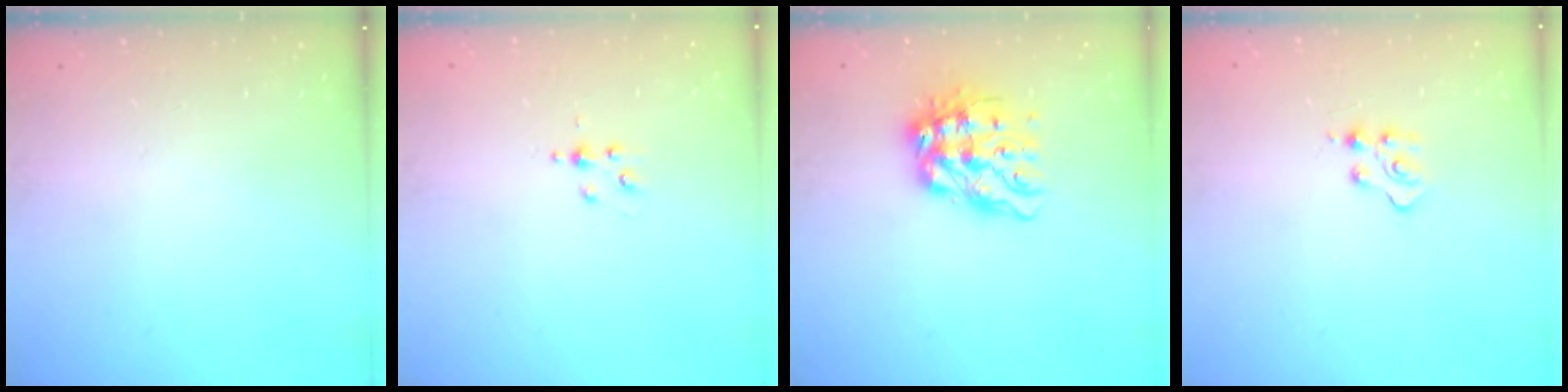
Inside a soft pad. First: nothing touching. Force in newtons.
{"total": 5.2, "press": 4.7, "slide": 2.2}
{"total": 11.3, "press": 11.2, "slide": 1.2}
{"total": 4.1, "press": 4.1, "slide": 0.4}